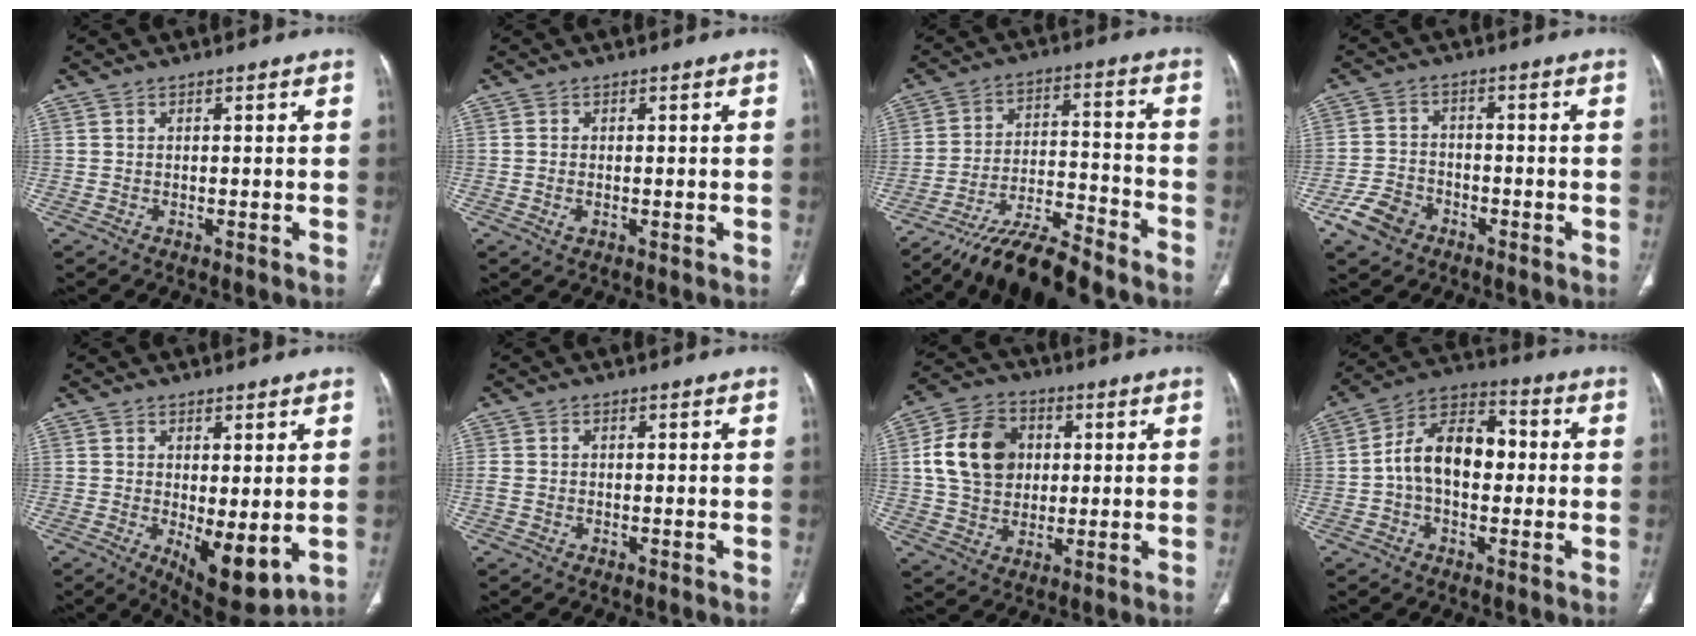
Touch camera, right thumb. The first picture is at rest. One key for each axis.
{"total": 1.5, "fx": -0.2, "fy": 0.9, "fz": 1.2, "tx": -0.029, "ty": 0.002, "tz": -0.004}
{"total": 15.0, "fx": -12.3, "fy": 4.9, "fz": 7.0, "tx": -0.096, "ty": 0.092, "tz": -0.201}
{"total": 6.5, "fx": -3.7, "fy": 4.6, "fz": 2.8, "tx": -0.047, "ty": 0.022, "tz": -0.066}
{"total": 9.3, "fx": -1.0, "fy": 3.8, "fz": 8.4, "tx": -0.116, "ty": -0.025, "tz": 0.000}
{"total": 1.2, "fx": 0.0, "fy": 0.9, "fz": 0.8, "tx": -0.029, "ty": 0.005, "tz": 0.002}
{"total": 13.8, "fx": 2.3, "fy": 10.7, "fz": 8.3, "tx": -0.129, "ty": 0.009, "tz": 0.039}
{"total": 13.1, "fx": -0.1, "fy": 8.4, "fz": 10.1, "tx": -0.155, "ty": 0.036, "tz": -0.014}